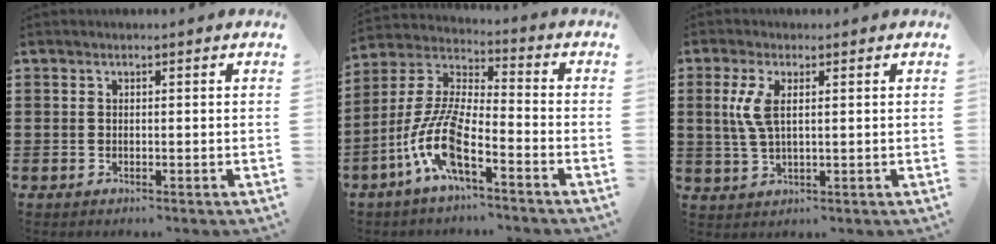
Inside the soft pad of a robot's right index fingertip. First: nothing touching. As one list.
[{"total": 11.0, "force": [-6.0, 2.6, 8.9], "torque": [-0.218, -0.021, -0.123]}, {"total": 4.5, "force": [1.1, 1.7, 4.0], "torque": [-0.106, -0.003, 0.012]}]